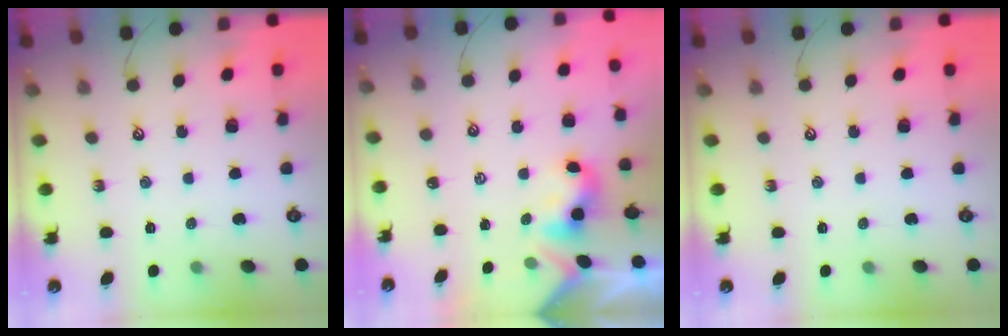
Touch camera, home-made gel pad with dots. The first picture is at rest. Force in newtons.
{"total": 2.4, "press": 2.3, "slide": 0.2}
{"total": 0.0}